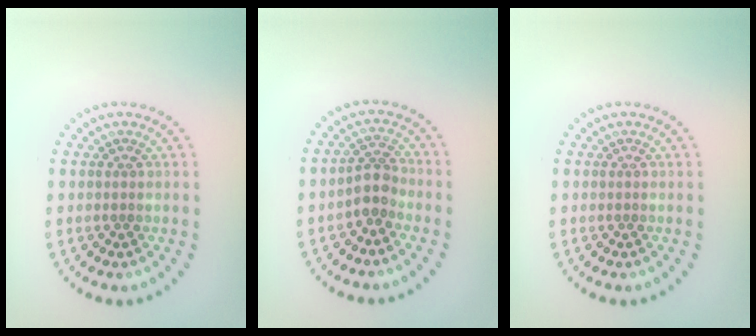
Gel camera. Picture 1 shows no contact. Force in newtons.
{"total": 2.3, "press": 2.0, "slide": 1.3}
{"total": 0.0}